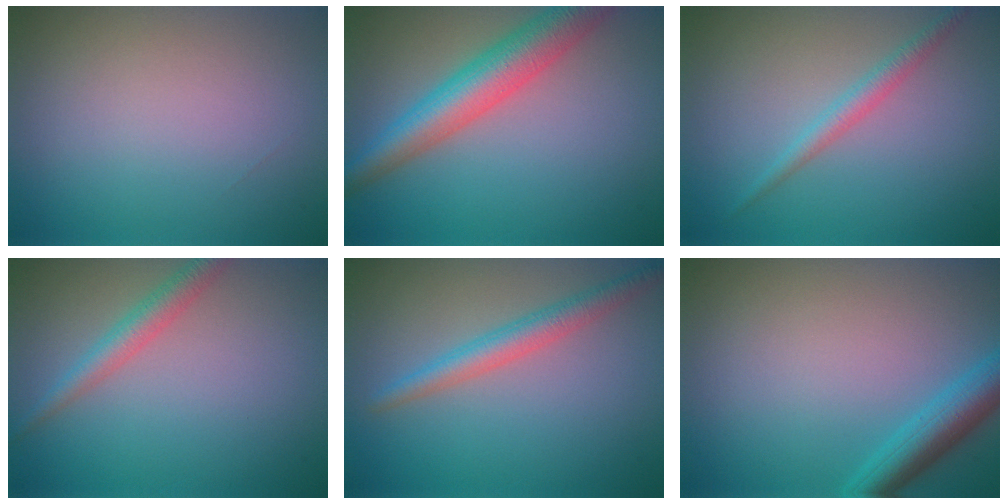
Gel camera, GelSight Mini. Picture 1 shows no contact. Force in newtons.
{"total": 6.1, "press": 6.1, "slide": 0.2}
{"total": 1.8, "press": 1.8, "slide": 0.0}
{"total": 2.3, "press": 2.3, "slide": 0.1}
{"total": 2.9, "press": 2.9, "slide": 0.2}
{"total": 4.0, "press": 4.0, "slide": 0.1}